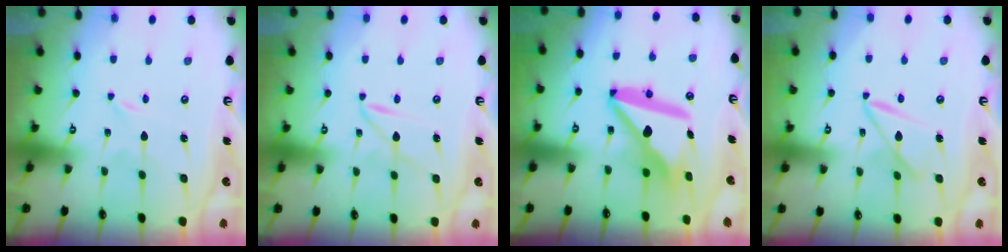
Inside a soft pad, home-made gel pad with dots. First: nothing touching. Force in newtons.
{"total": 2.6, "press": 2.6, "slide": 0.2}
{"total": 15.3, "press": 15.1, "slide": 1.9}
{"total": 7.9, "press": 7.9, "slide": 0.4}